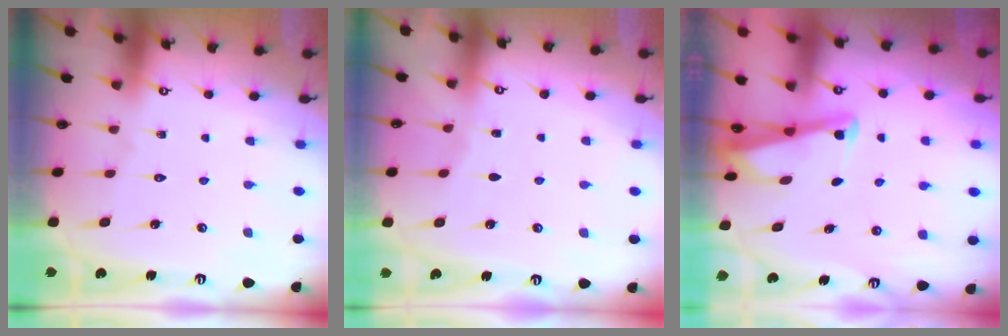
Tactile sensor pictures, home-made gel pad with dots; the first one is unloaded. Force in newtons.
{"total": 2.2, "press": 2.2, "slide": 0.3}
{"total": 2.7, "press": 2.7, "slide": 0.3}